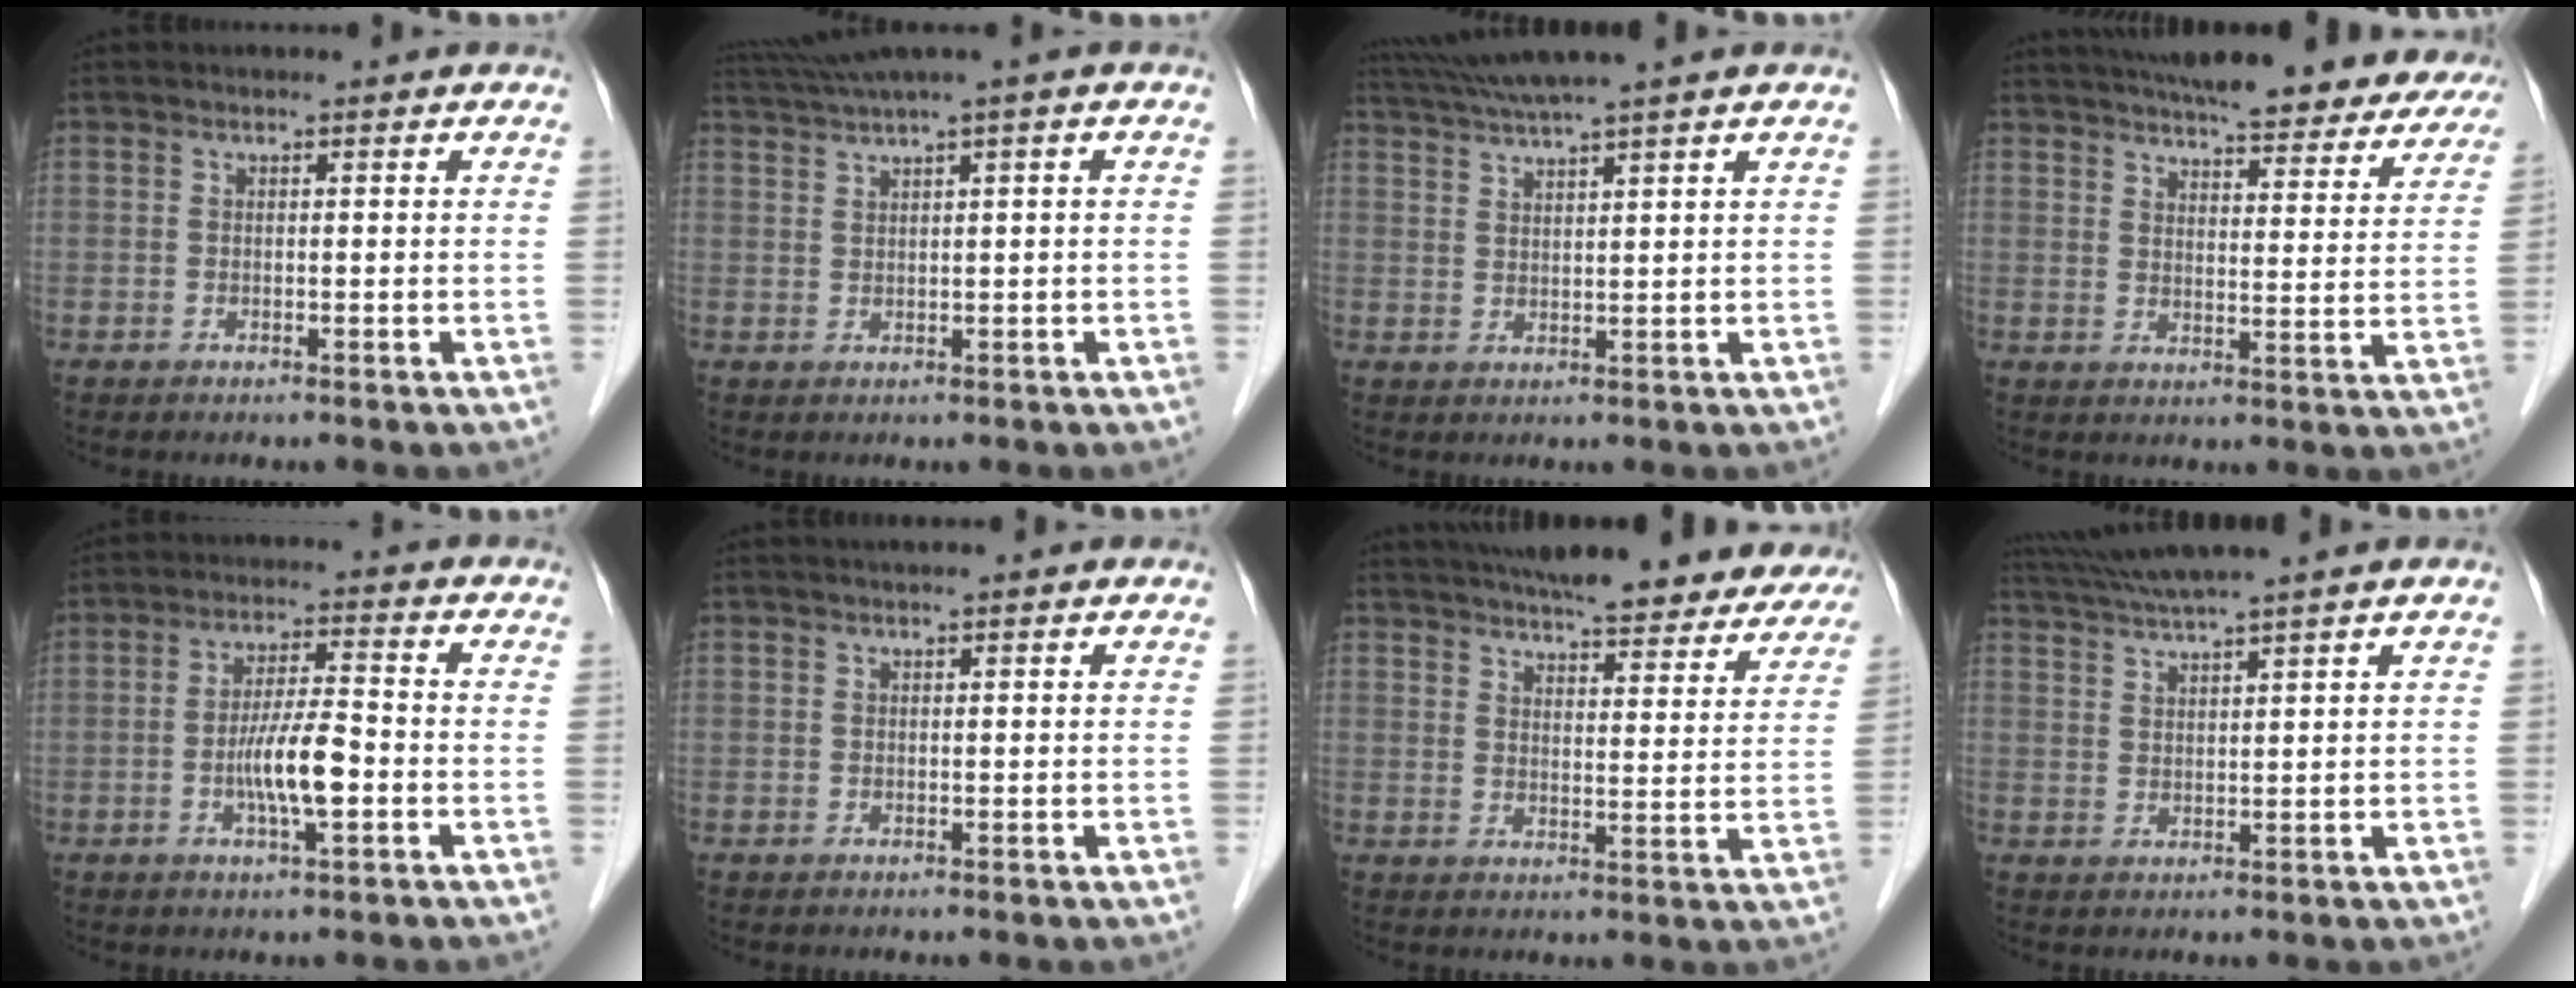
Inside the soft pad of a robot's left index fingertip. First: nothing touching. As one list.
[{"total": 4.1, "force": [2.7, -1.1, 2.9], "torque": [-0.064, 0.021, 0.056]}, {"total": 6.1, "force": [5.1, -1.8, 2.9], "torque": [-0.054, 0.018, 0.096]}, {"total": 26.1, "force": [23.0, 5.5, 11.1], "torque": [-0.171, -0.011, 0.280]}, {"total": 6.9, "force": [-2.0, 0.8, 6.5], "torque": [-0.130, -0.002, -0.038]}, {"total": 0.6, "force": [0.5, 0.0, 0.4], "torque": [-0.008, 0.010, 0.009]}, {"total": 25.3, "force": [22.2, 5.3, 10.9], "torque": [-0.168, -0.004, 0.272]}, {"total": 6.2, "force": [5.2, -1.8, 2.8], "torque": [-0.054, 0.016, 0.099]}]